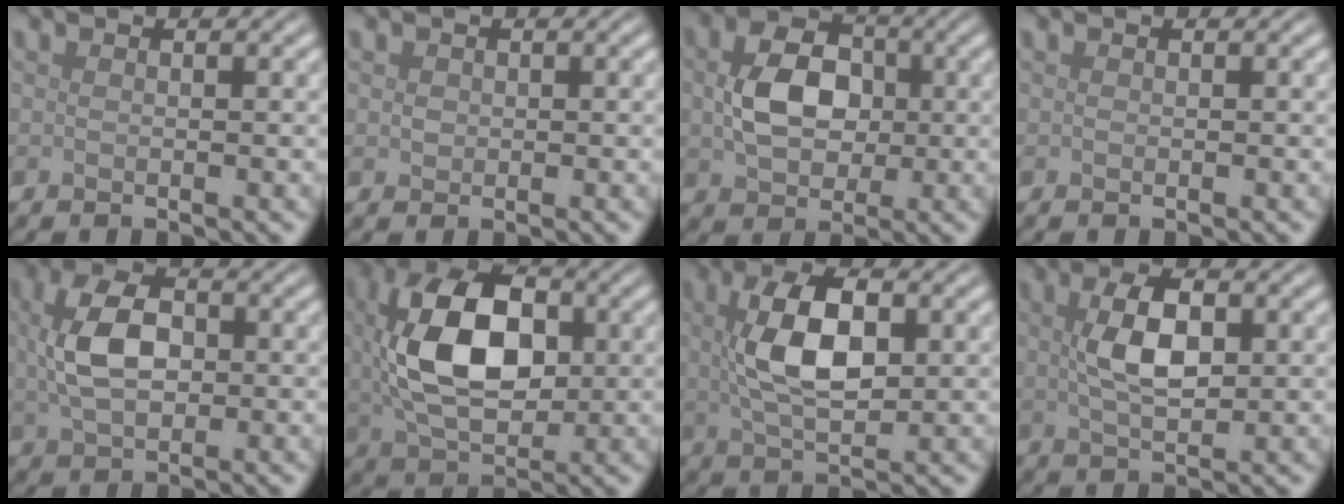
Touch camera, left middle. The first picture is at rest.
{"total": 0.7, "force": [0.2, 0.7, 0.2], "torque": [-0.002, -0.002, 0.002]}
{"total": 5.8, "force": [0.4, 4.2, 3.9], "torque": [-0.085, 0.001, 0.004]}
{"total": 0.0}
{"total": 5.8, "force": [0.6, 3.7, 4.4], "torque": [-0.097, 0.008, 0.009]}
{"total": 10.3, "force": [1.2, 6.3, 8.1], "torque": [-0.160, 0.008, 0.020]}
{"total": 6.6, "force": [1.2, 3.2, 5.7], "torque": [-0.115, 0.008, 0.021]}
{"total": 4.6, "force": [1.0, 2.2, 3.9], "torque": [-0.083, 0.005, 0.016]}